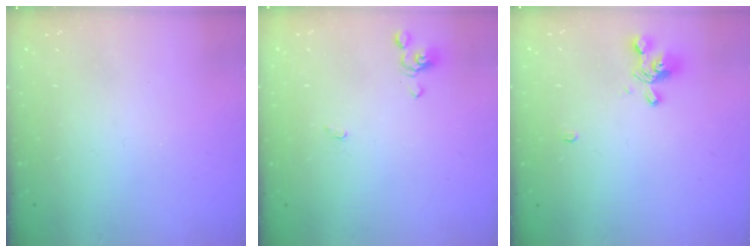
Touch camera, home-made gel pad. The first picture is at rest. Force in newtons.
{"total": 0.0}
{"total": 3.3, "press": 3.0, "slide": 1.2}